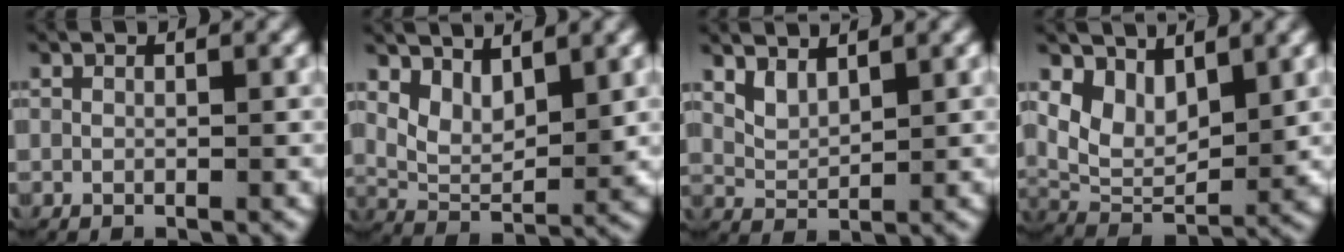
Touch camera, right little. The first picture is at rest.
{"total": 5.0, "force": [1.6, 3.3, 3.3], "torque": [-0.070, -0.015, 0.030]}
{"total": 2.3, "force": [1.3, 1.5, 1.2], "torque": [-0.035, -0.010, 0.029]}
{"total": 7.9, "force": [1.2, 6.0, 5.0], "torque": [-0.101, -0.016, 0.022]}